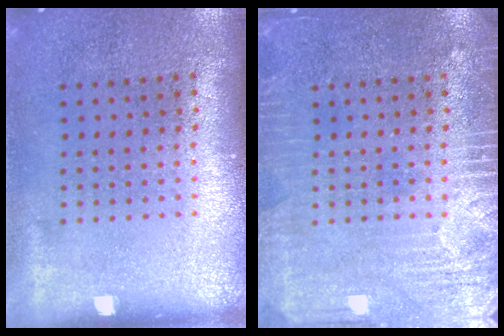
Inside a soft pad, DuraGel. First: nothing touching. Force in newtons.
{"total": 3.9, "press": 3.9, "slide": 0.5}